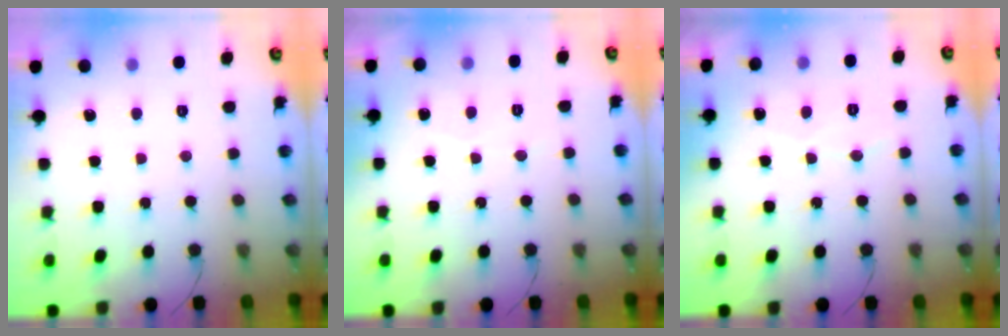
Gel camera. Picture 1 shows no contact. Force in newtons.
{"total": 2.6, "press": 2.6, "slide": 0.2}
{"total": 3.9, "press": 3.9, "slide": 0.3}